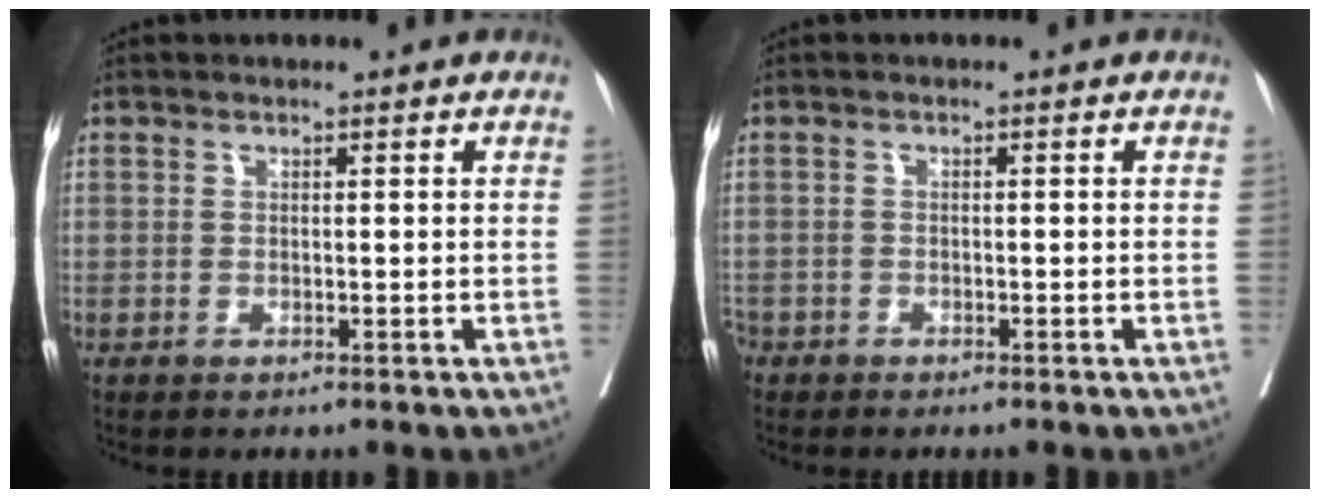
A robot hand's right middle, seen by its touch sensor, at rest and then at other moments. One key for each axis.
{"total": 2.5, "fx": -2.0, "fy": 1.5, "fz": 0.4, "tx": -0.011, "ty": 0.001, "tz": -0.041}